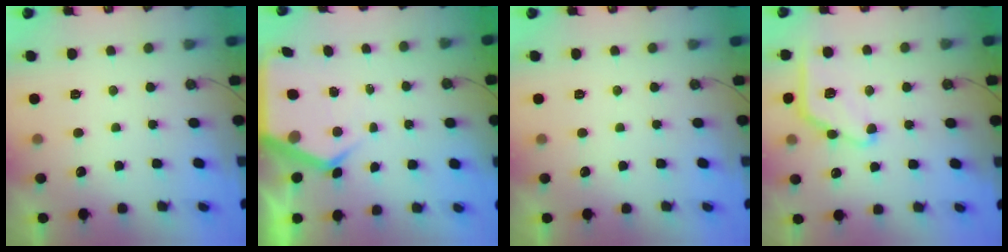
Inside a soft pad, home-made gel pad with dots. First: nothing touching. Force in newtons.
{"total": 7.4, "press": 7.3, "slide": 1.0}
{"total": 0.0}
{"total": 11.7, "press": 11.7, "slide": 0.7}